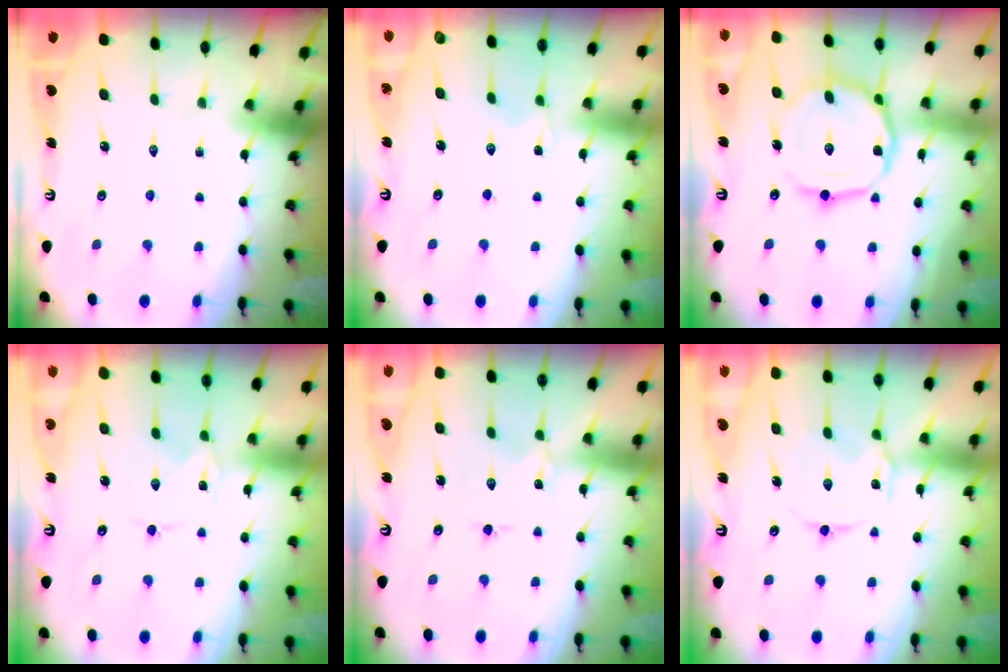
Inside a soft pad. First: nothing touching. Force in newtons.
{"total": 2.1, "press": 2.1, "slide": 0.4}
{"total": 13.4, "press": 13.4, "slide": 0.9}
{"total": 0.0}
{"total": 0.0}
{"total": 3.5, "press": 3.4, "slide": 0.4}